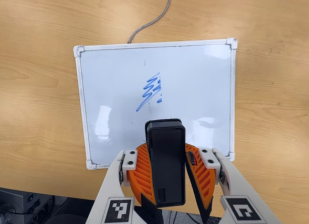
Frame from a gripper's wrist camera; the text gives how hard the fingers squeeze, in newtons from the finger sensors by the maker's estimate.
{"total": 8.3, "left": 9.2, "right": 7.3}